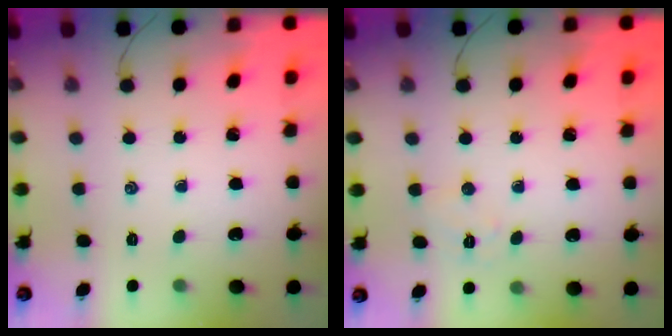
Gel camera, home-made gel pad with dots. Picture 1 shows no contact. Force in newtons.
{"total": 5.1, "press": 5.0, "slide": 1.1}